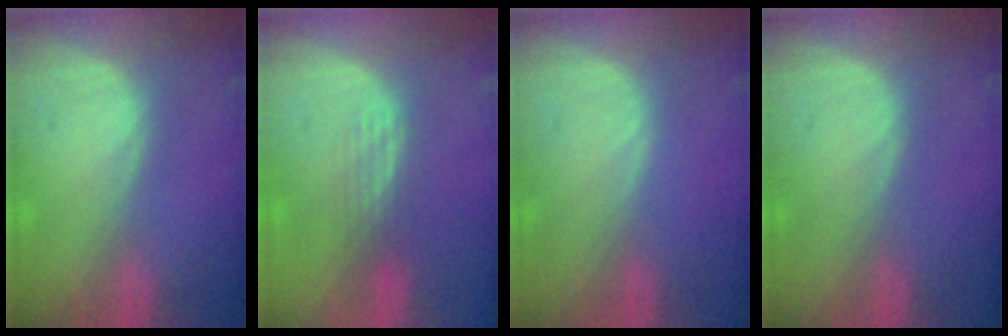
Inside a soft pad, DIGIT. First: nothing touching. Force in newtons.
{"total": 2.8, "press": 2.5, "slide": 1.3}
{"total": 0.0}
{"total": 0.0}